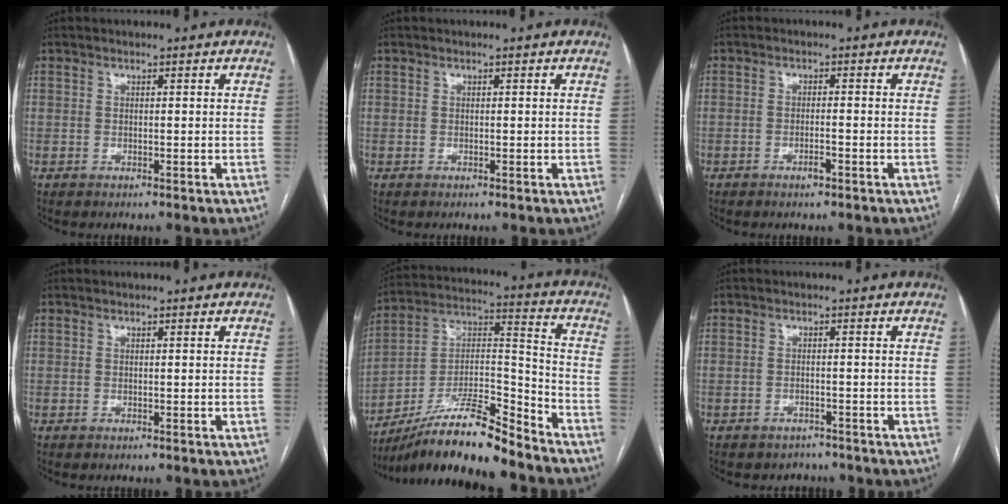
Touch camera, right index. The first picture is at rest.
{"total": 0.0}
{"total": 1.8, "force": [-1.0, 0.3, 1.4], "torque": [-0.025, 0.000, -0.017]}
{"total": 0.0}
{"total": 17.0, "force": [-14.4, 1.7, 8.9], "torque": [-0.161, 0.020, -0.253]}
{"total": 2.7, "force": [-2.2, 1.5, -0.2], "torque": [-0.006, 0.006, -0.030]}